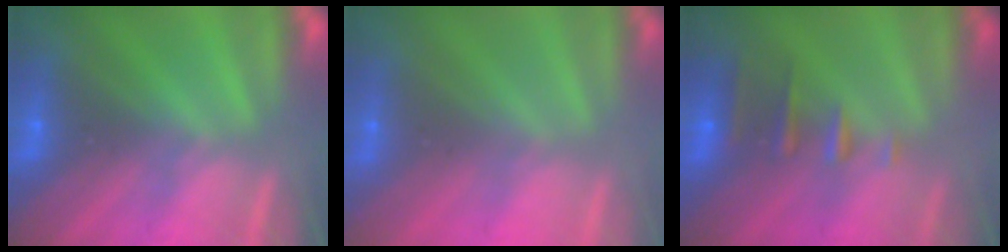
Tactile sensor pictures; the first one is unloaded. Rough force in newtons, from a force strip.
{"total": 2.8}
{"total": 2.3}